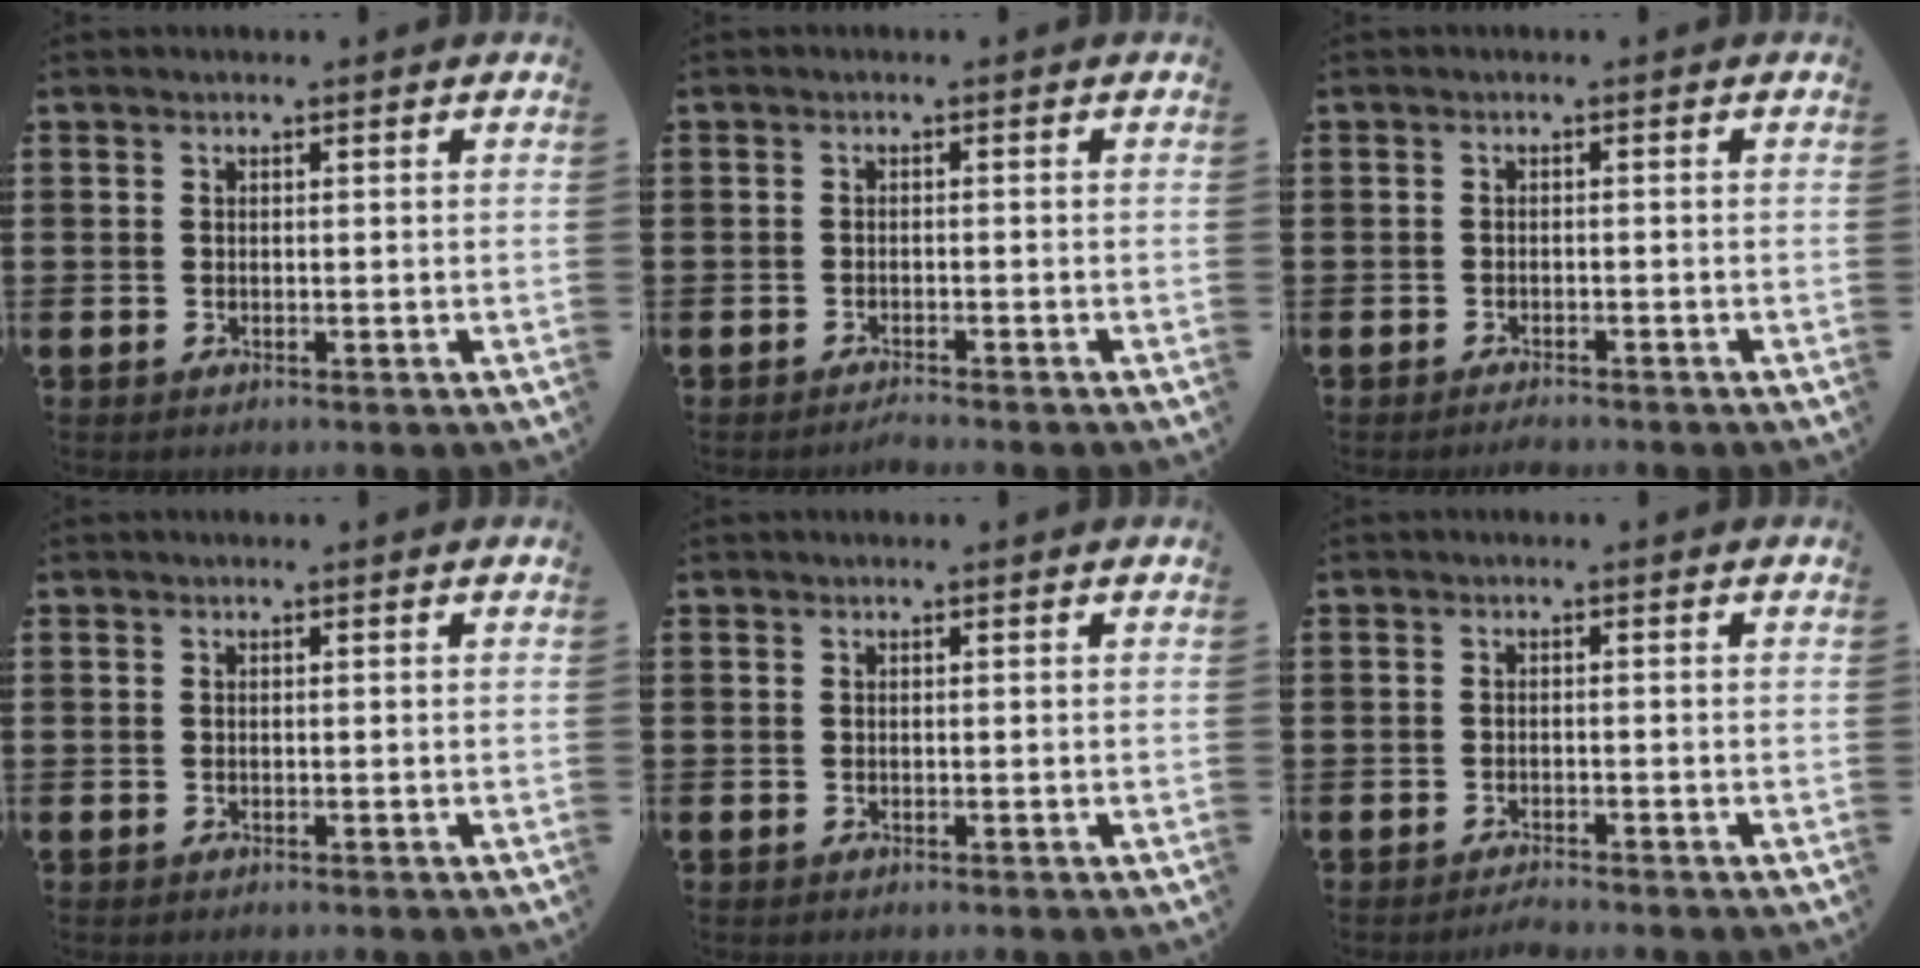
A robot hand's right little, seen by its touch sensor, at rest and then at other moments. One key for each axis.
{"total": 1.0, "fx": -1.0, "fy": -0.1, "fz": 0.2, "tx": -0.005, "ty": -0.002, "tz": -0.019}
{"total": 1.1, "fx": -1.1, "fy": 0.1, "fz": 0.2, "tx": -0.007, "ty": 0.000, "tz": -0.022}
{"total": 0.0}
{"total": 0.0}
{"total": 1.2, "fx": -1.2, "fy": -0.1, "fz": 0.3, "tx": -0.007, "ty": 0.000, "tz": -0.023}